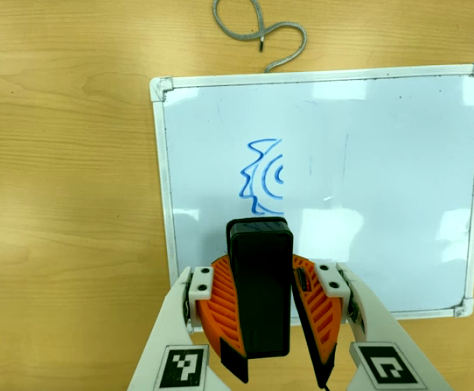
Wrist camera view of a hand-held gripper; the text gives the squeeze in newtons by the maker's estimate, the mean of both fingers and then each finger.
{"total": 11.3, "left": 10.5, "right": 12.0}